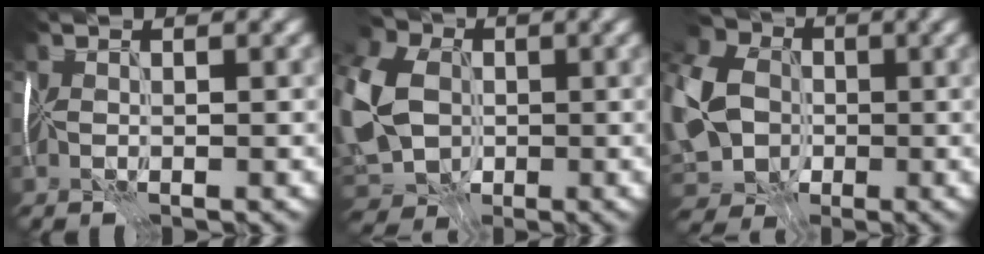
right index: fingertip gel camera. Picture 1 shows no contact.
{"total": 14.1, "force": [-1.0, 10.8, 9.0], "torque": [-0.206, -0.006, -0.032]}
{"total": 12.7, "force": [-1.5, 9.9, 7.8], "torque": [-0.178, -0.009, -0.028]}